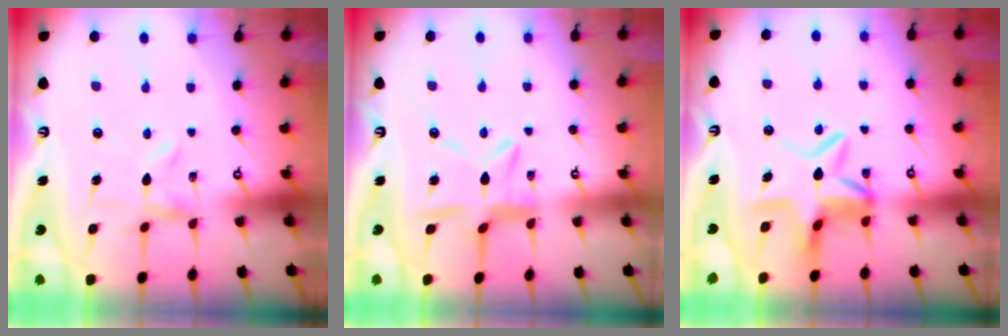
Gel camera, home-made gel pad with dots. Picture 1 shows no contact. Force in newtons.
{"total": 9.0, "press": 8.9, "slide": 0.7}
{"total": 9.4, "press": 9.2, "slide": 1.8}